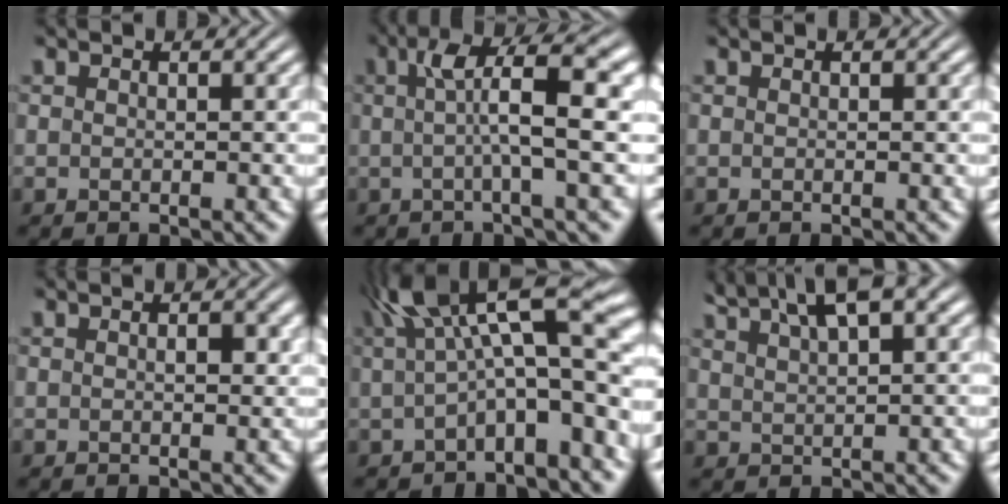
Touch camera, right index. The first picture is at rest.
{"total": 6.3, "force": [1.0, 1.1, 6.1], "torque": [-0.092, 0.015, 0.009]}
{"total": 0.0}
{"total": 1.0, "force": [0.1, 0.4, 0.9], "torque": [-0.013, -0.001, -0.001]}
{"total": 9.7, "force": [1.1, 4.4, 8.6], "torque": [-0.116, 0.010, 0.015]}
{"total": 6.3, "force": [4.6, 1.6, 4.0], "torque": [-0.067, 0.012, 0.081]}